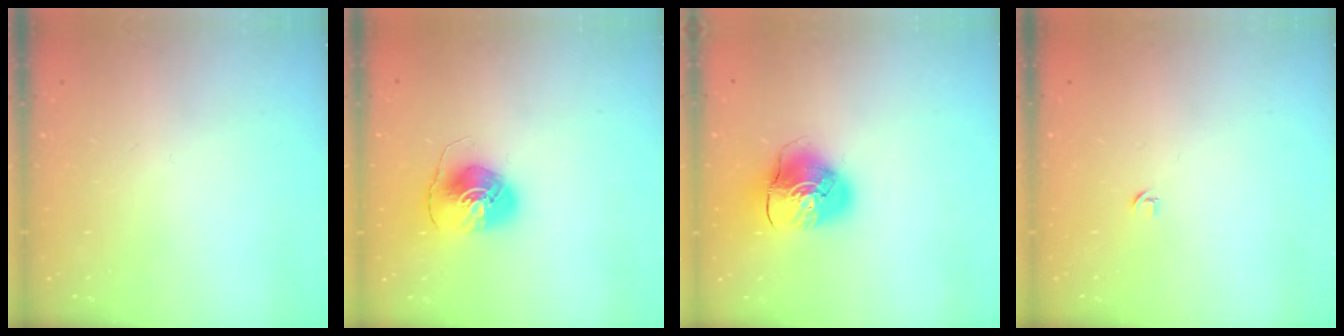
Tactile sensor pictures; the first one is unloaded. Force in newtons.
{"total": 7.5, "press": 7.5, "slide": 0.7}
{"total": 9.1, "press": 9.0, "slide": 1.2}
{"total": 2.7, "press": 2.6, "slide": 0.6}